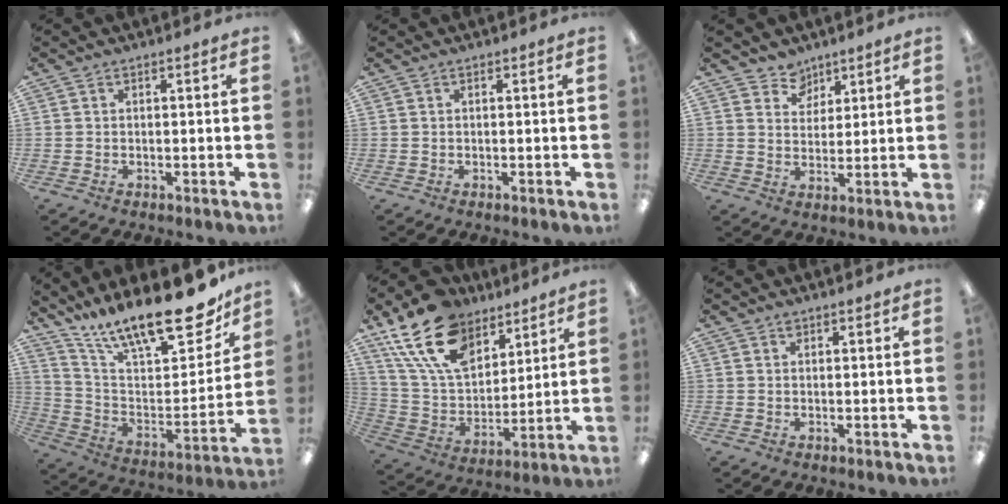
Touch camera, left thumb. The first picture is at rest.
{"total": 0.0}
{"total": 5.6, "force": [4.3, 3.6, -0.1], "torque": [0.002, -0.030, 0.078]}
{"total": 21.2, "force": [16.3, 6.1, 12.1], "torque": [-0.182, -0.121, 0.275]}
{"total": 19.5, "force": [12.4, 11.3, 9.9], "torque": [-0.206, -0.052, 0.231]}
{"total": 1.2, "force": [0.7, 0.7, 0.6], "torque": [-0.007, -0.002, 0.011]}